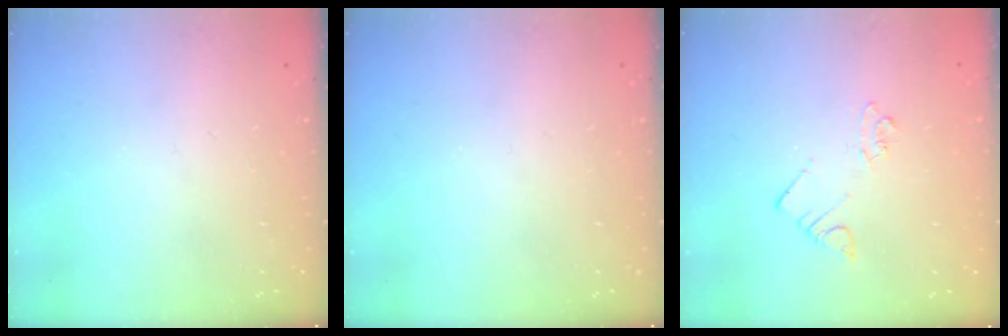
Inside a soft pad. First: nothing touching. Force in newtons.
{"total": 0.0}
{"total": 2.0, "press": 2.0, "slide": 0.2}